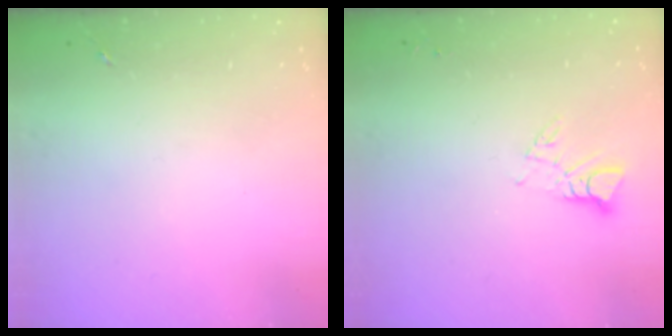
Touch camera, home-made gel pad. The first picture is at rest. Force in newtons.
{"total": 3.8, "press": 3.8, "slide": 0.2}